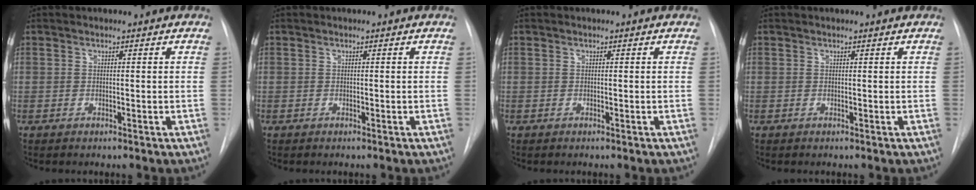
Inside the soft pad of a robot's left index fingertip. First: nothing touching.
{"total": 0.0}
{"total": 0.0}
{"total": 0.7, "force": [0.6, -0.1, 0.1], "torque": [-0.003, 0.003, 0.009]}